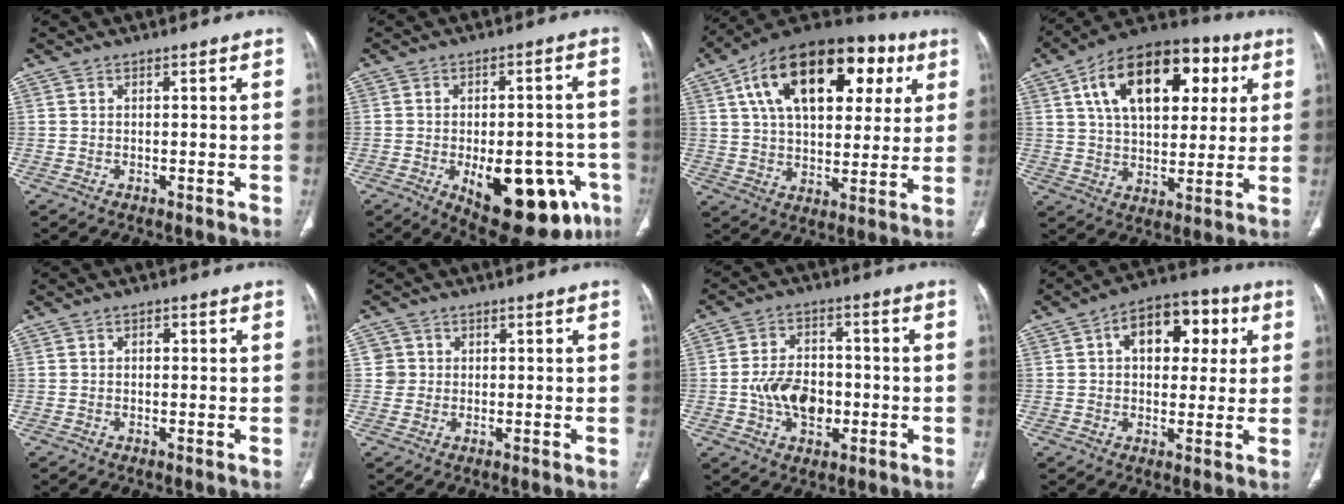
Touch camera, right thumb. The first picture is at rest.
{"total": 20.3, "force": [-7.8, 9.6, 16.1], "torque": [-0.157, 0.018, -0.086]}
{"total": 26.4, "force": [9.9, 14.8, 19.6], "torque": [-0.282, 0.019, 0.152]}
{"total": 22.1, "force": [7.7, 12.6, 16.4], "torque": [-0.226, 0.003, 0.116]}
{"total": 0.8, "force": [0.1, 0.6, 0.5], "torque": [-0.001, -0.001, -0.001]}
{"total": 2.7, "force": [0.5, 2.7, -0.1], "torque": [0.024, 0.004, 0.005]}
{"total": 10.3, "force": [-2.0, 6.9, 7.4], "torque": [-0.105, 0.017, -0.033]}
{"total": 13.1, "force": [3.7, 8.3, 9.4], "torque": [-0.092, 0.013, 0.048]}